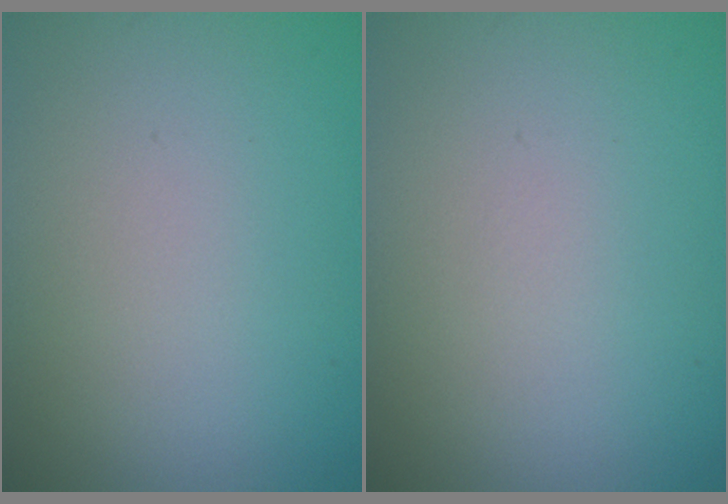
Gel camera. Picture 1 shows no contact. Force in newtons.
{"total": 0.0}